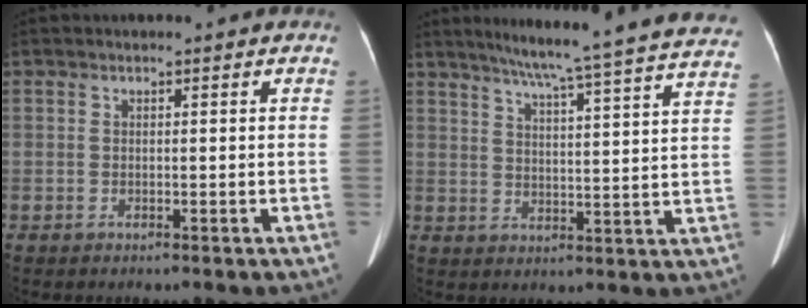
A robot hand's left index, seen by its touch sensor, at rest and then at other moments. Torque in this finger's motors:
{"motor_torque": [0.19, -0.51, 0.02, 0.04]}